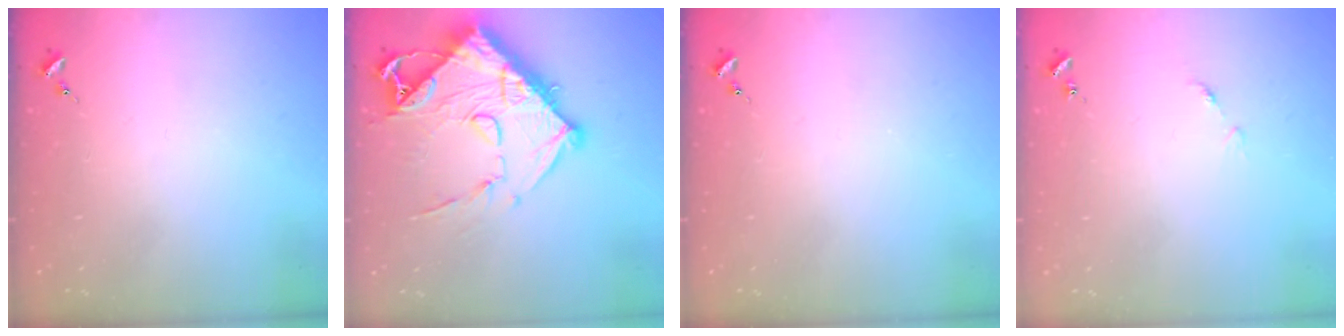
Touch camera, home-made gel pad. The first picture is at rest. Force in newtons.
{"total": 17.9, "press": 17.8, "slide": 2.0}
{"total": 0.0}
{"total": 4.6, "press": 4.6, "slide": 0.4}